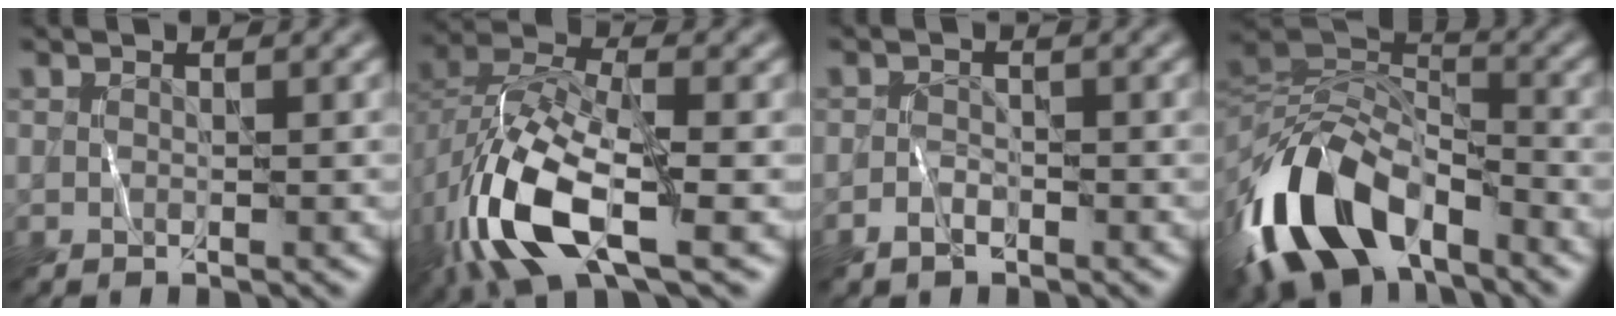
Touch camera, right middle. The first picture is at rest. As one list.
[{"total": 10.3, "force": [-4.6, 4.5, 8.1], "torque": [-0.173, -0.002, -0.095]}, {"total": 1.7, "force": [-1.1, 1.0, 0.7], "torque": [-0.011, 0.003, -0.023]}, {"total": 13.0, "force": [-6.9, 7.0, 8.5], "torque": [-0.172, -0.009, -0.131]}]